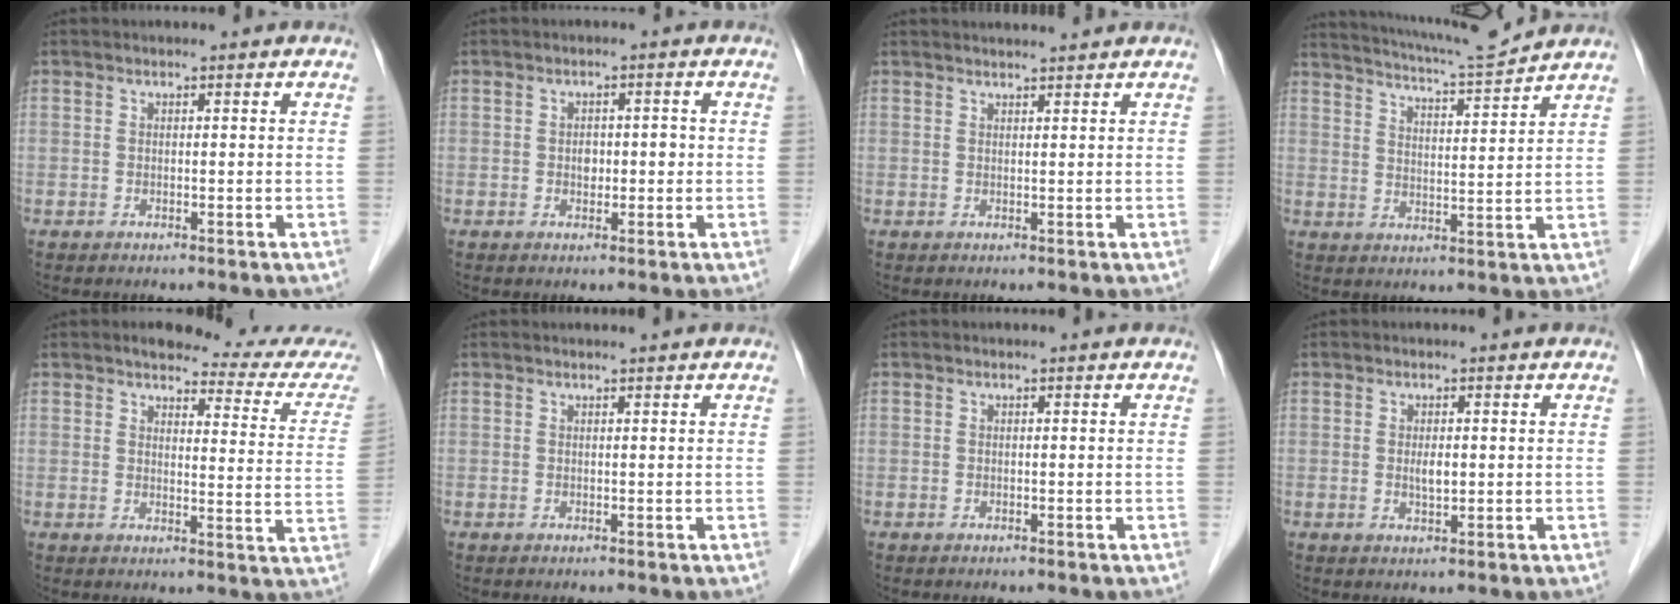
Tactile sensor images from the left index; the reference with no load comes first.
{"total": 2.2, "force": [-0.2, 1.5, 1.6], "torque": [-0.026, 0.012, -0.001]}
{"total": 3.4, "force": [3.3, -0.2, 0.9], "torque": [-0.014, 0.020, 0.046]}
{"total": 9.9, "force": [9.5, -1.2, 2.6], "torque": [-0.054, -0.004, 0.148]}
{"total": 13.2, "force": [12.5, 1.1, 4.3], "torque": [-0.036, -0.050, 0.120]}
{"total": 1.0, "force": [0.9, -0.2, 0.4], "torque": [-0.006, 0.005, 0.017]}
{"total": 0.0}
{"total": 1.7, "force": [0.2, 0.6, 1.6], "torque": [-0.032, -0.002, 0.004]}